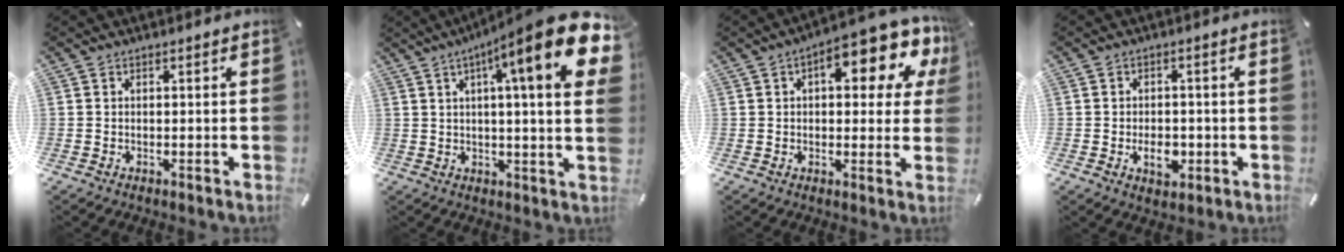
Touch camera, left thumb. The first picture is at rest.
{"total": 20.7, "force": [8.5, 2.8, 18.7], "torque": [-0.280, -0.046, 0.114]}
{"total": 14.4, "force": [6.5, 6.0, 11.3], "torque": [-0.141, -0.039, 0.102]}
{"total": 5.5, "force": [-1.5, 3.6, 3.8], "torque": [-0.054, 0.000, -0.026]}